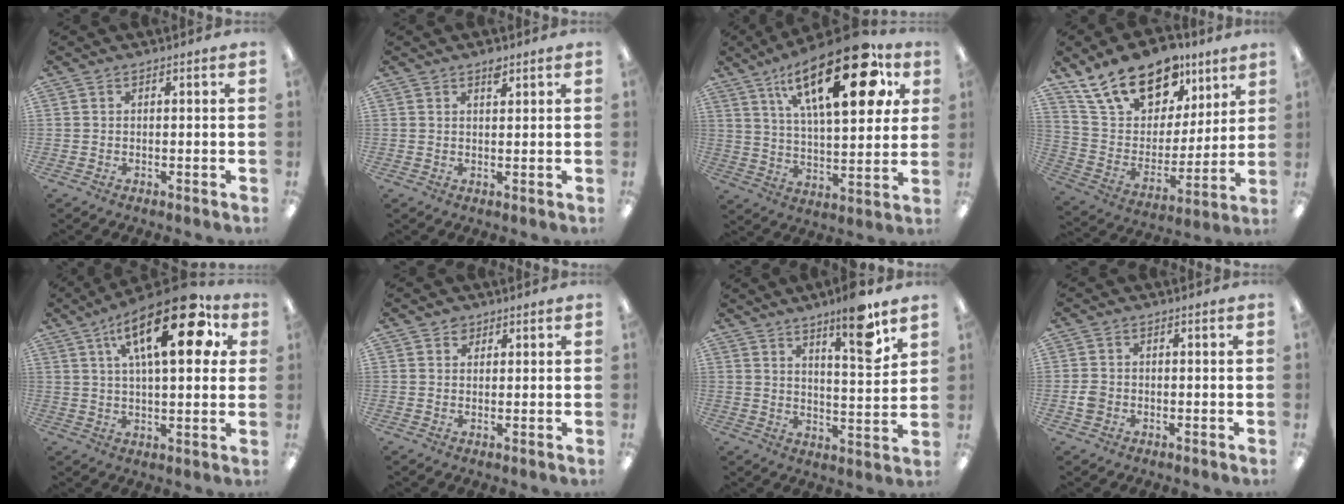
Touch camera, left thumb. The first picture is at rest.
{"total": 2.3, "force": [1.7, 0.8, 1.2], "torque": [-0.011, -0.008, 0.028]}
{"total": 27.8, "force": [13.8, 11.1, 21.4], "torque": [-0.317, -0.057, 0.218]}
{"total": 19.7, "force": [14.1, 11.1, 8.2], "torque": [-0.152, -0.082, 0.258]}
{"total": 22.5, "force": [9.6, 9.2, 18.2], "torque": [-0.276, -0.026, 0.140]}
{"total": 2.1, "force": [1.4, 1.5, 0.4], "torque": [-0.003, -0.002, 0.024]}
{"total": 12.2, "force": [8.5, 2.0, 8.5], "torque": [-0.118, -0.052, 0.133]}
{"total": 2.6, "force": [-0.5, 2.3, 1.2], "torque": [-0.020, 0.005, -0.010]}